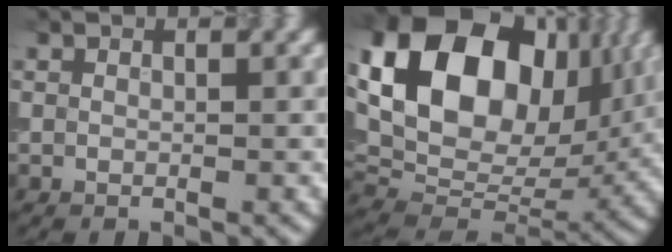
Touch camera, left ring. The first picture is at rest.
{"total": 19.1, "force": [6.4, 12.7, 12.8], "torque": [-0.253, 0.032, 0.117]}